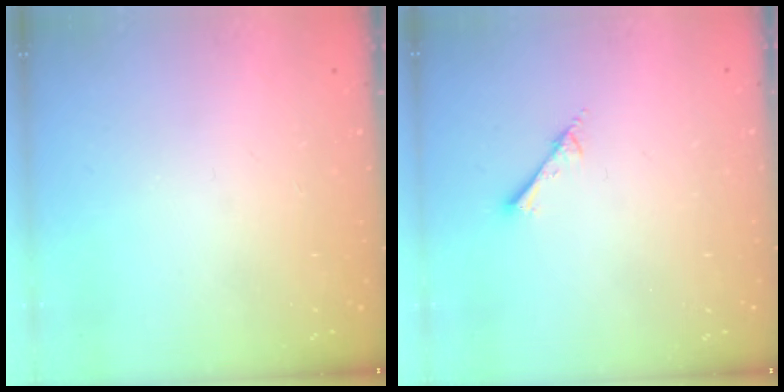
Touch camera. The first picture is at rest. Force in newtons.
{"total": 2.4, "press": 2.4, "slide": 0.2}